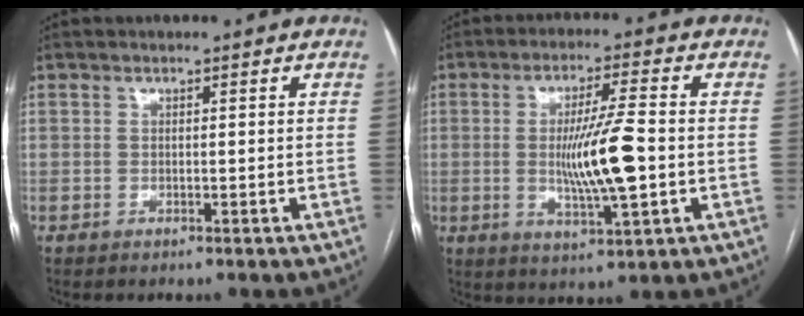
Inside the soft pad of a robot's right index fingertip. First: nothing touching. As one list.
[{"total": 10.3, "force": [-0.9, 0.6, 10.2], "torque": [-0.184, -0.009, -0.018]}]